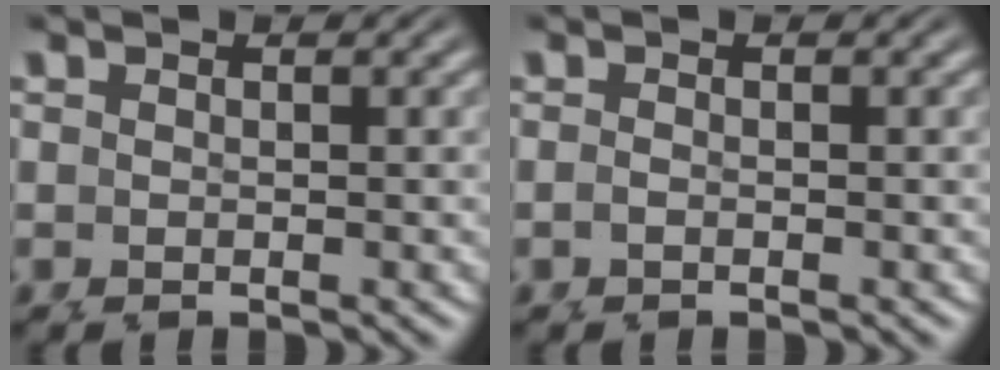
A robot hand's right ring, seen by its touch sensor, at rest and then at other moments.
{"total": 0.6, "force": [-0.2, -0.4, 0.3], "torque": [-0.006, 0.001, -0.003]}